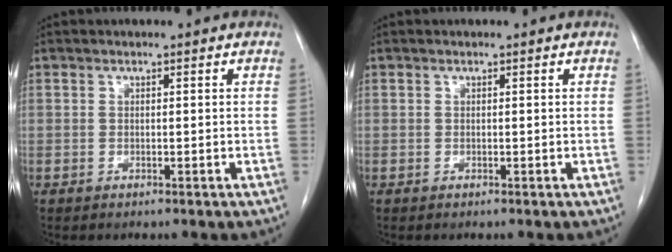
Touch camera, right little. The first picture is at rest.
{"total": 0.0}